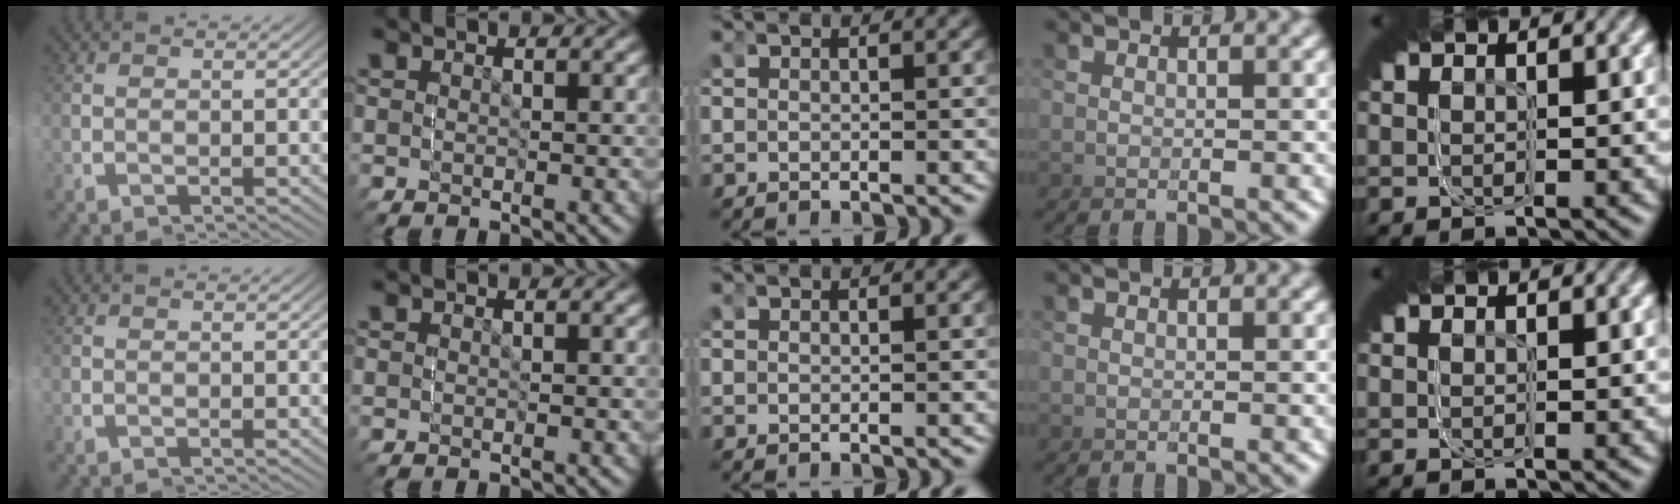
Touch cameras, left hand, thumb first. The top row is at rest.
{}